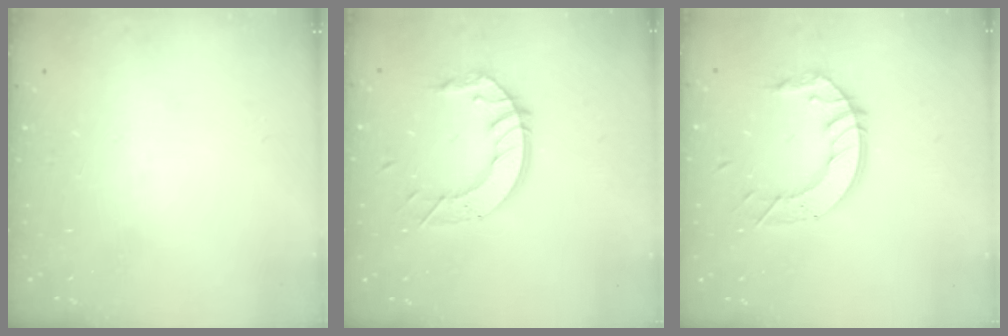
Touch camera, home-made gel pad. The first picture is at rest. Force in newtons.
{"total": 10.6, "press": 10.5, "slide": 1.0}
{"total": 10.6, "press": 10.5, "slide": 1.0}